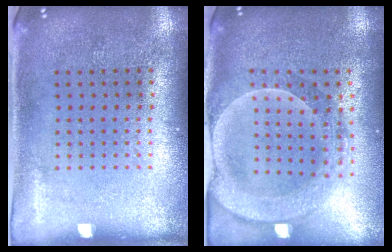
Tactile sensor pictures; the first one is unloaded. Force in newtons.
{"total": 2.2, "press": 2.0, "slide": 0.9}